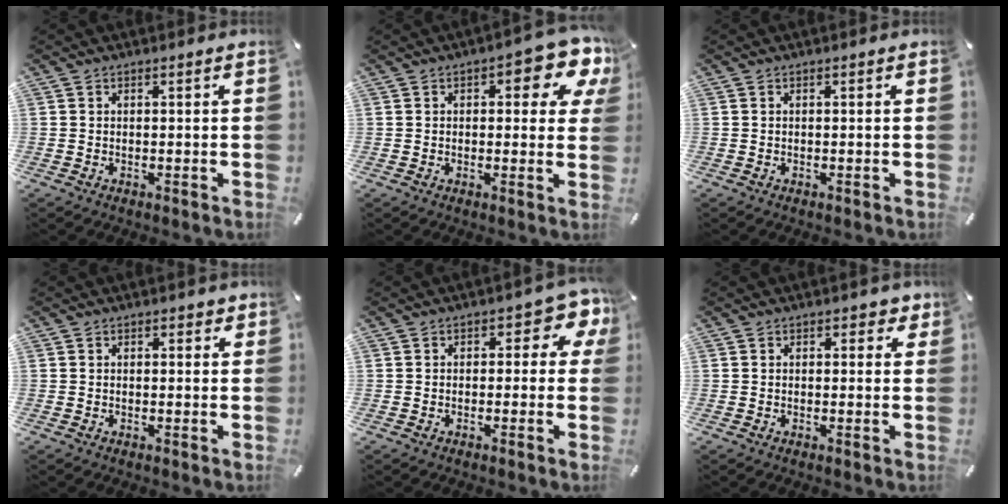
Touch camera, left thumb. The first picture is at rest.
{"total": 10.2, "force": [4.9, 4.2, 7.8], "torque": [-0.094, -0.028, 0.075]}
{"total": 0.0}
{"total": 0.7, "force": [0.1, 0.5, 0.4], "torque": [0.000, 0.002, -0.001]}
{"total": 6.0, "force": [1.7, 3.4, 4.7], "torque": [-0.054, -0.008, 0.021]}
{"total": 1.9, "force": [0.6, 1.3, 1.2], "torque": [-0.008, 0.001, 0.006]}